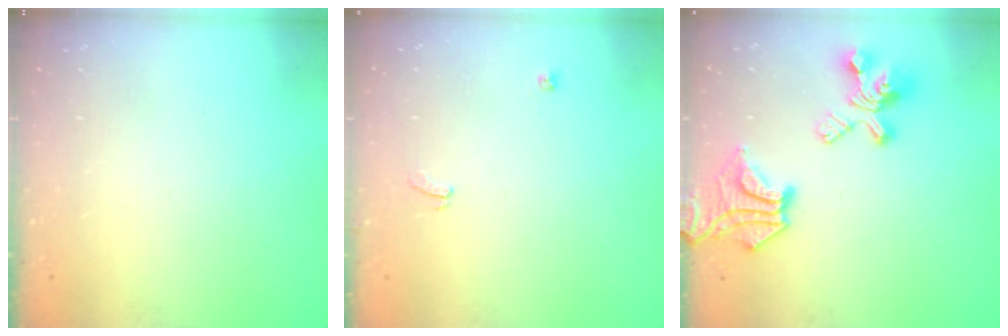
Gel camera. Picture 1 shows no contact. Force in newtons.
{"total": 2.1, "press": 2.1, "slide": 0.3}
{"total": 11.7, "press": 11.5, "slide": 2.2}